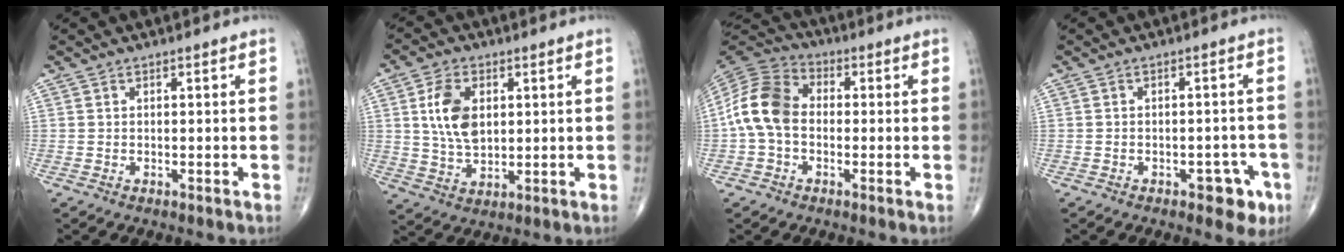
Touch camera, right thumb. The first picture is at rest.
{"total": 9.5, "force": [2.0, 5.9, 7.1], "torque": [-0.125, -0.008, 0.043]}
{"total": 11.2, "force": [-0.9, 8.0, 7.7], "torque": [-0.148, 0.031, -0.033]}
{"total": 5.4, "force": [-2.7, 2.9, 3.6], "torque": [-0.018, 0.016, -0.032]}